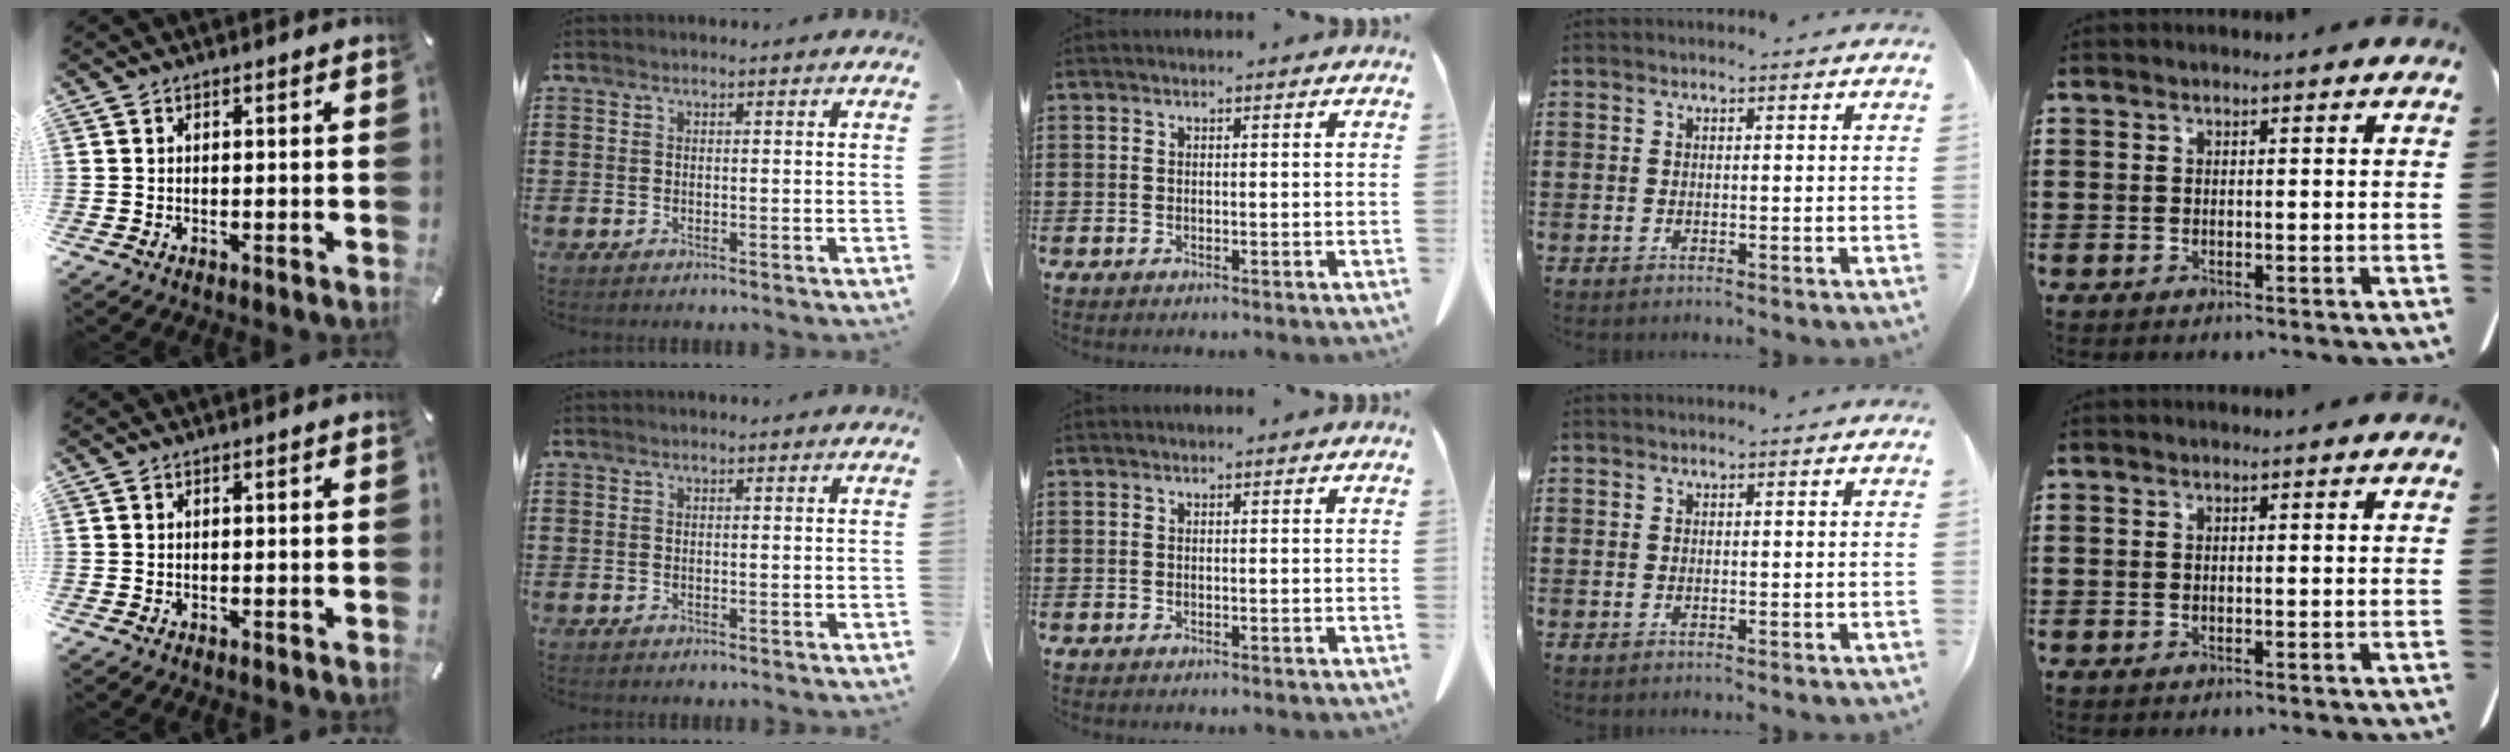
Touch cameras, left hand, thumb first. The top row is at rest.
{}